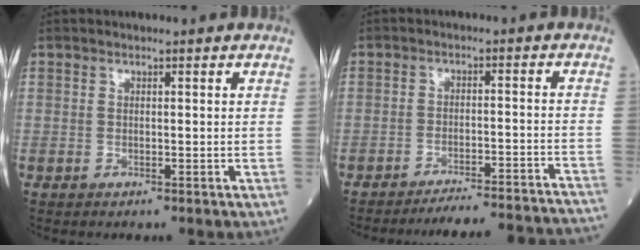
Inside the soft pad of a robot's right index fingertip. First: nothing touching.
{"total": 18.0, "force": [-17.5, -0.4, 4.2], "torque": [-0.026, -0.005, -0.219]}